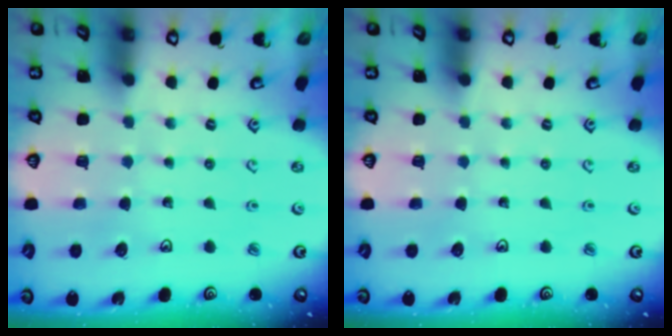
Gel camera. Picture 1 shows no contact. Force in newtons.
{"total": 0.0}